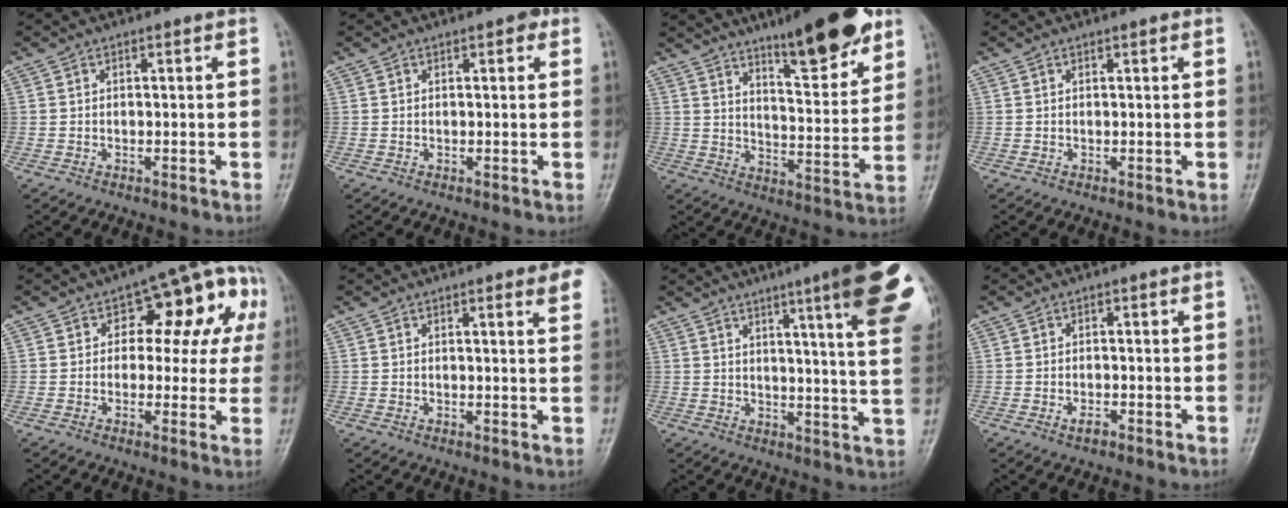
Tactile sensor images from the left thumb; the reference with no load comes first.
{"total": 1.7, "force": [0.8, 0.8, 1.3], "torque": [-0.011, 0.001, 0.007]}
{"total": 16.0, "force": [10.7, 3.8, 11.2], "torque": [-0.137, -0.061, 0.168]}
{"total": 0.6, "force": [0.4, 0.2, 0.5], "torque": [-0.007, 0.000, 0.004]}
{"total": 14.1, "force": [2.8, 8.7, 10.7], "torque": [-0.065, 0.035, 0.026]}
{"total": 4.8, "force": [2.6, 1.1, 3.9], "torque": [-0.031, -0.004, 0.024]}
{"total": 19.0, "force": [9.6, 1.8, 16.3], "torque": [-0.194, -0.034, 0.109]}
{"total": 1.8, "force": [-1.1, 0.8, 1.2], "torque": [-0.023, 0.008, -0.019]}